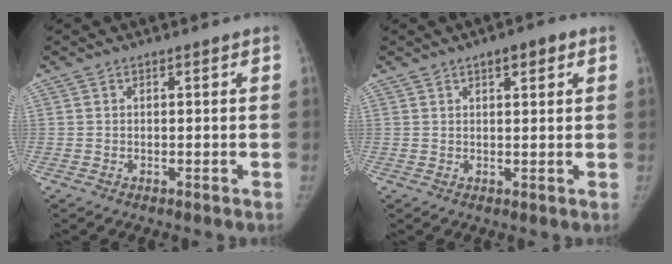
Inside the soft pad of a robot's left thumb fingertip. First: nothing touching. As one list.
[{"total": 4.0, "force": [2.1, 1.4, 3.1], "torque": [-0.032, -0.002, 0.026]}]